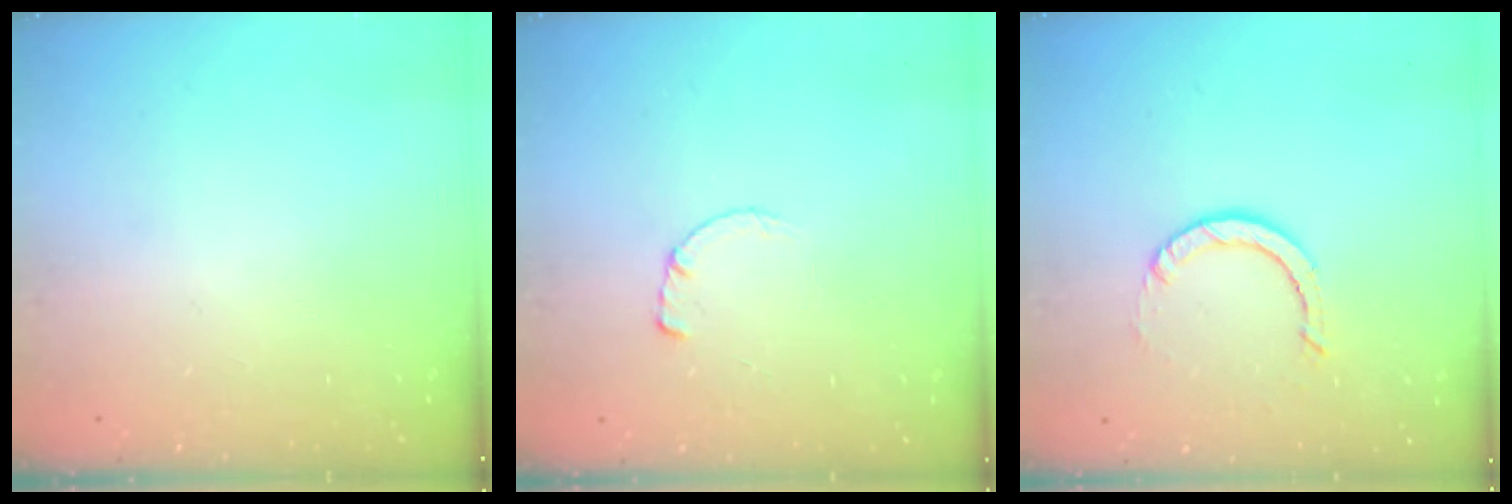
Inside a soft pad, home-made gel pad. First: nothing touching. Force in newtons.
{"total": 0.7, "press": 0.6, "slide": 0.2}
{"total": 3.8, "press": 3.8, "slide": 0.4}